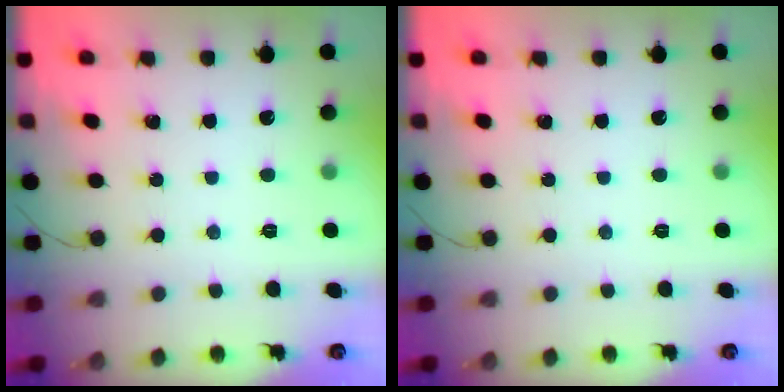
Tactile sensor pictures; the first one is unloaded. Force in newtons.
{"total": 0.0}